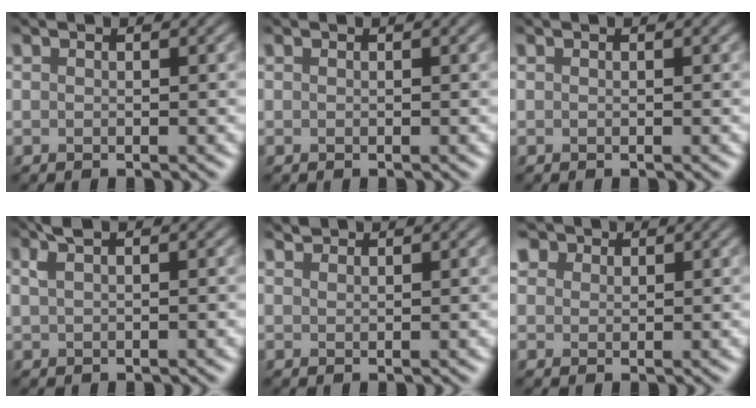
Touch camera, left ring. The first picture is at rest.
{"total": 0.0}
{"total": 0.0}
{"total": 1.8, "force": [1.0, 0.5, 1.4], "torque": [-0.029, 0.006, 0.020]}
{"total": 1.1, "force": [1.1, 0.2, 0.1], "torque": [-0.005, 0.001, 0.022]}
{"total": 2.3, "force": [1.7, 1.5, 0.6], "torque": [-0.018, 0.002, 0.031]}